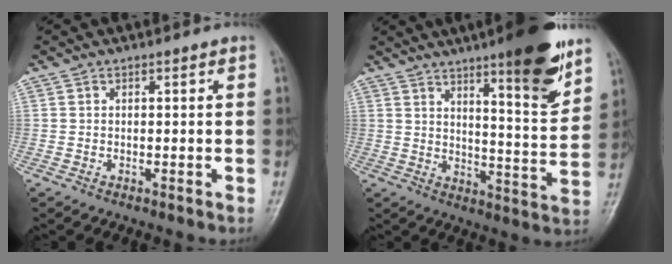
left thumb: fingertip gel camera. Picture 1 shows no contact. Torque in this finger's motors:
{"motor_torque": [2.66, 1.08, 1.55, -1.23, 0.29]}